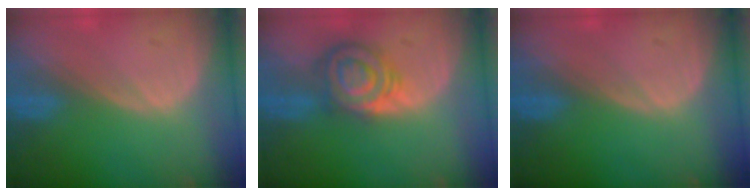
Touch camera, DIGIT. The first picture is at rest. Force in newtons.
{"total": 7.0, "press": 7.0, "slide": 0.2}
{"total": 0.0}